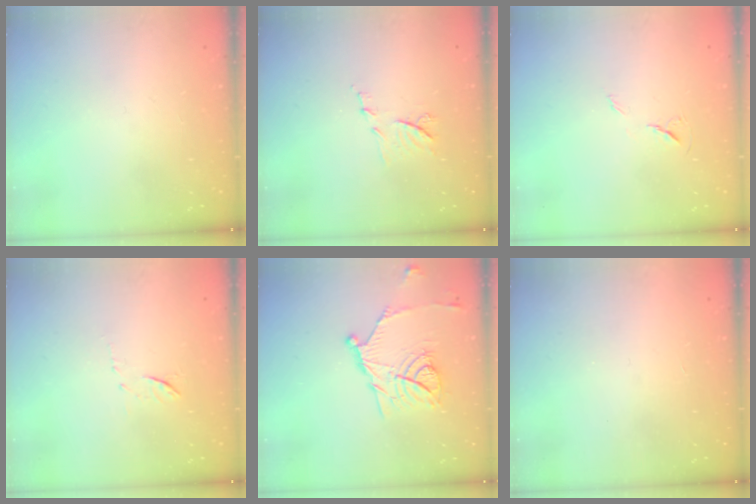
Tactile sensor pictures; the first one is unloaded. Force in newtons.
{"total": 6.9, "press": 6.9, "slide": 0.5}
{"total": 5.8, "press": 5.4, "slide": 2.2}
{"total": 6.3, "press": 6.3, "slide": 0.7}
{"total": 14.1, "press": 14.1, "slide": 0.2}
{"total": 1.6, "press": 1.6, "slide": 0.1}